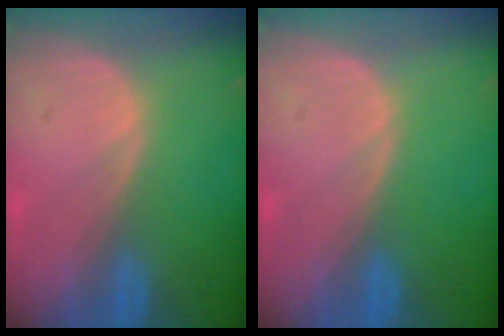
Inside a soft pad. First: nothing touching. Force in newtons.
{"total": 0.0}